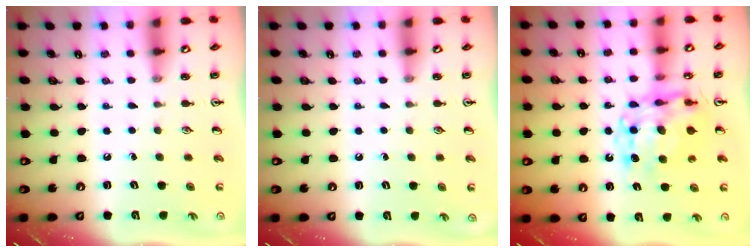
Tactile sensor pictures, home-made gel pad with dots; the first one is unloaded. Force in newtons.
{"total": 0.0}
{"total": 11.6, "press": 11.6, "slide": 1.1}